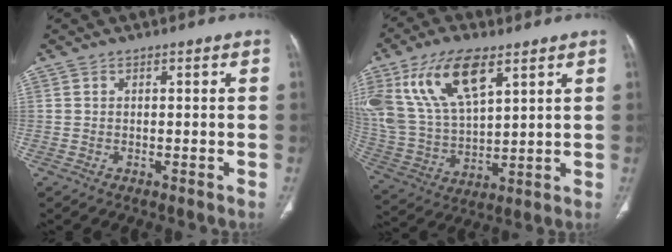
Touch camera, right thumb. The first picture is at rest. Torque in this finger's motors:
{"motor_torque": [-0.28, 1.27, 1.85, 0.92, 0.24]}